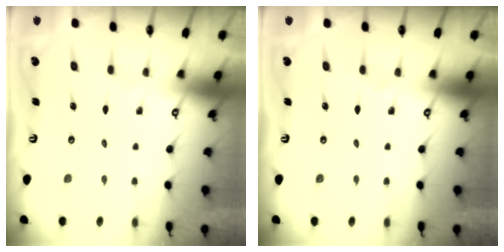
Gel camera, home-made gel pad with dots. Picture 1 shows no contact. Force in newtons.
{"total": 0.0}